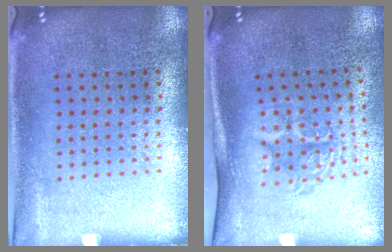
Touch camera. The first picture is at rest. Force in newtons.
{"total": 1.7, "press": 1.3, "slide": 1.1}